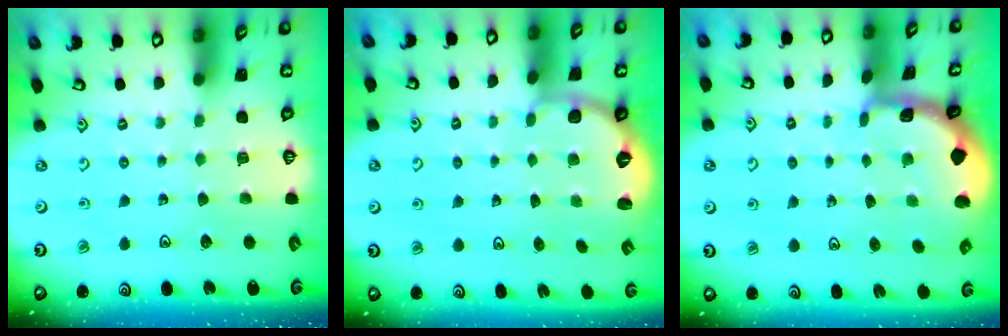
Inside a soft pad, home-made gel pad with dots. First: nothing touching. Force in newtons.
{"total": 2.6, "press": 1.7, "slide": 1.9}
{"total": 2.3, "press": 2.3, "slide": 0.3}